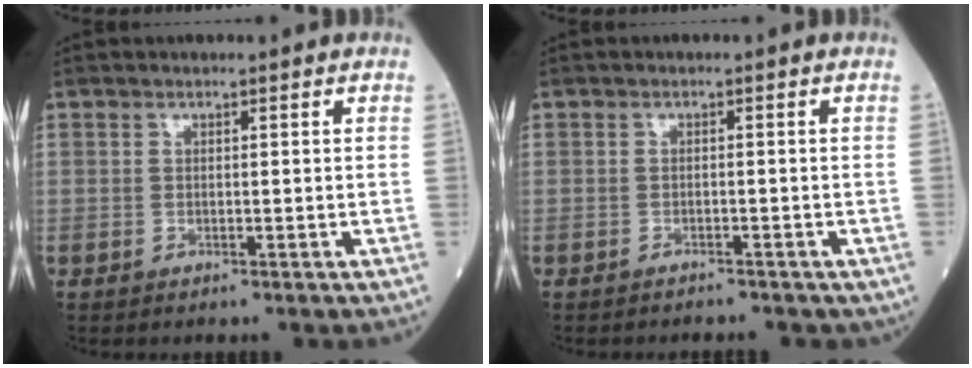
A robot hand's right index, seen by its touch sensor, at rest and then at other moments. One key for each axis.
{"total": 3.4, "fx": -3.0, "fy": 1.5, "fz": 0.8, "tx": -0.015, "ty": -0.001, "tz": -0.031}